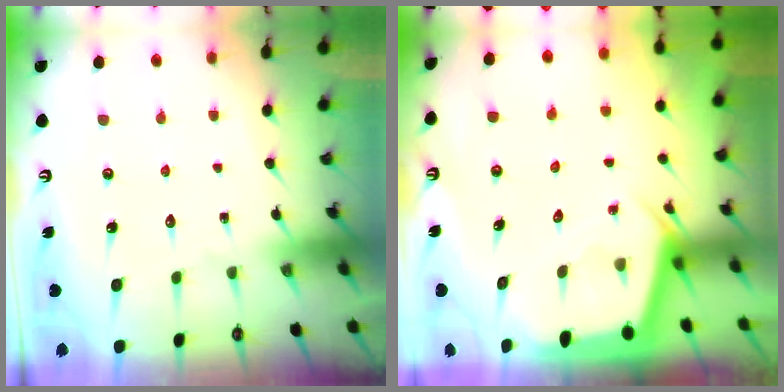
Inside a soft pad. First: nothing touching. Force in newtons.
{"total": 2.3, "press": 2.3, "slide": 0.2}